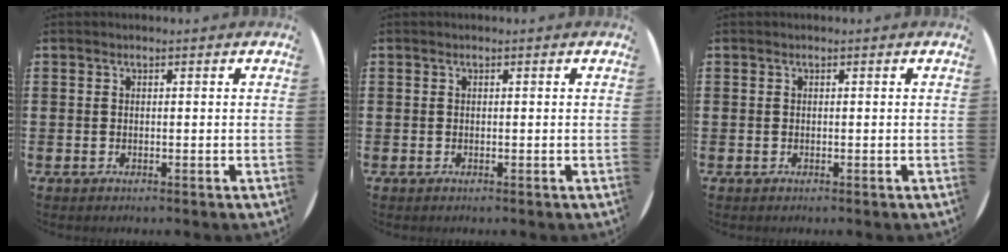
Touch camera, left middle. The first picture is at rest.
{"total": 0.0}
{"total": 0.0}